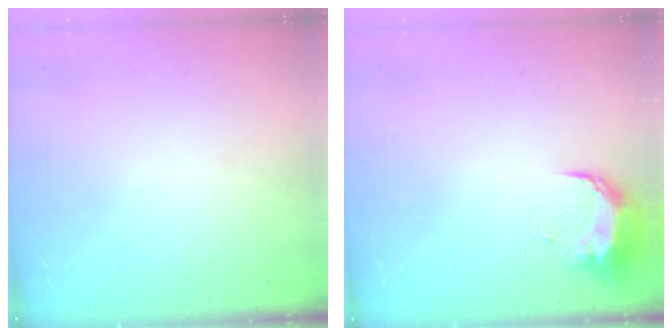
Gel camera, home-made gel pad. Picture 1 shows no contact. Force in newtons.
{"total": 8.9, "press": 8.9, "slide": 0.8}